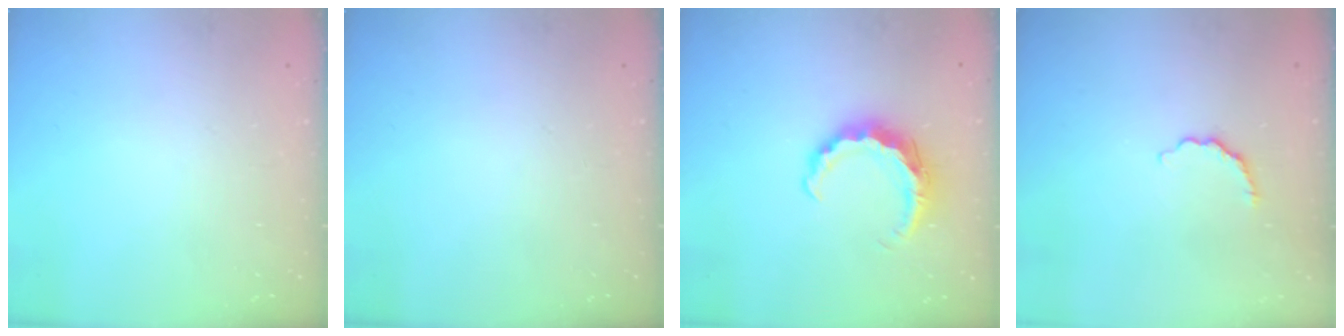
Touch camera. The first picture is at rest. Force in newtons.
{"total": 0.0}
{"total": 8.3, "press": 8.3, "slide": 0.9}
{"total": 3.7, "press": 3.7, "slide": 0.7}